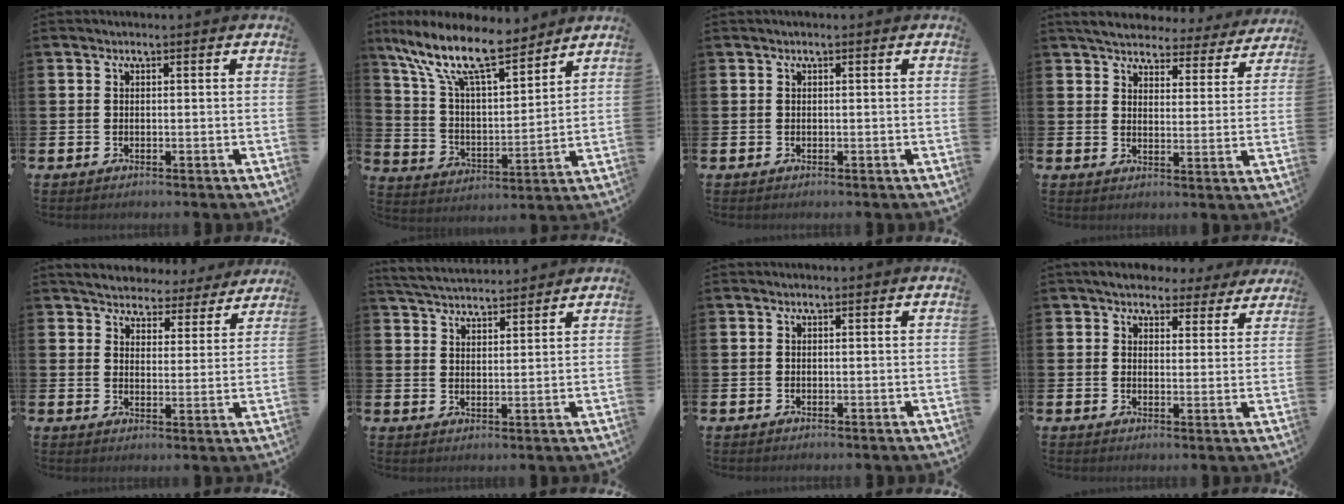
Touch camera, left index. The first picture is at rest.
{"total": 12.7, "force": [10.3, 3.5, 6.6], "torque": [-0.158, -0.057, 0.180]}
{"total": 0.0}
{"total": 5.0, "force": [4.8, 1.2, 0.8], "torque": [-0.031, -0.034, 0.082]}
{"total": 4.7, "force": [4.5, 1.3, 0.1], "torque": [-0.019, -0.034, 0.075]}
{"total": 4.4, "force": [4.4, 0.5, 0.3], "torque": [-0.025, -0.021, 0.080]}
{"total": 0.0}
{"total": 5.4, "force": [4.9, 2.2, 0.8], "torque": [-0.021, -0.025, 0.086]}